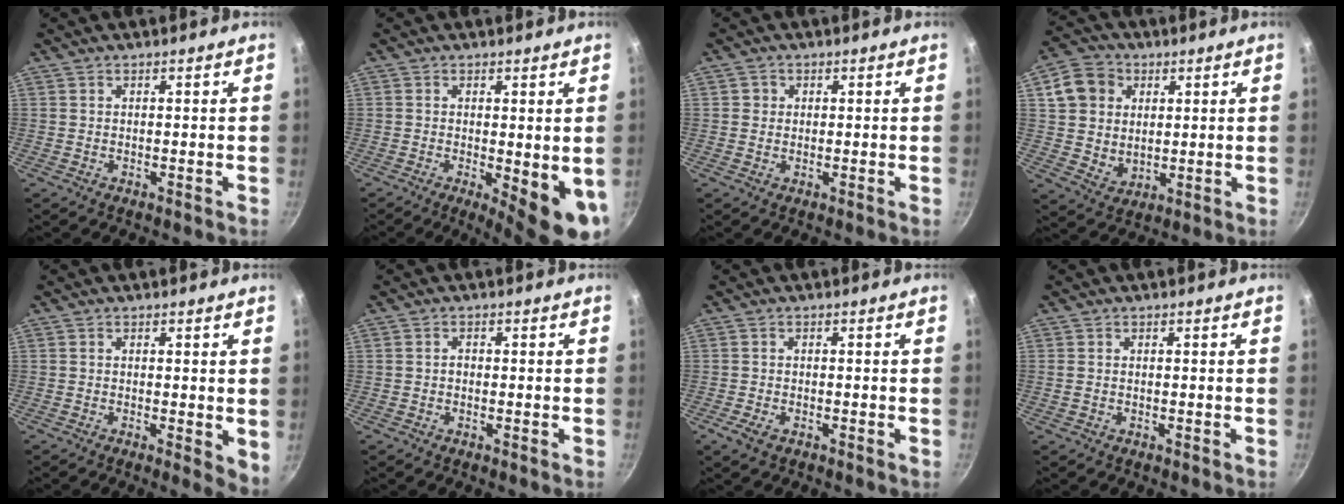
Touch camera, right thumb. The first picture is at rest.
{"total": 9.5, "force": [-1.3, 3.0, 8.9], "torque": [-0.099, -0.012, -0.009]}
{"total": 1.8, "force": [0.2, 1.7, 0.5], "torque": [0.001, 0.002, 0.000]}
{"total": 10.8, "force": [3.2, 9.2, 4.7], "torque": [-0.053, -0.007, 0.057]}
{"total": 4.0, "force": [-0.2, 1.5, 3.8], "torque": [-0.045, -0.011, -0.004]}
{"total": 1.0, "force": [-0.3, 0.8, 0.6], "torque": [-0.008, 0.006, -0.005]}
{"total": 2.6, "force": [-1.4, 1.4, 1.7], "torque": [-0.037, 0.004, -0.027]}
{"total": 1.0, "force": [-0.2, 0.8, 0.6], "torque": [-0.014, 0.001, -0.003]}